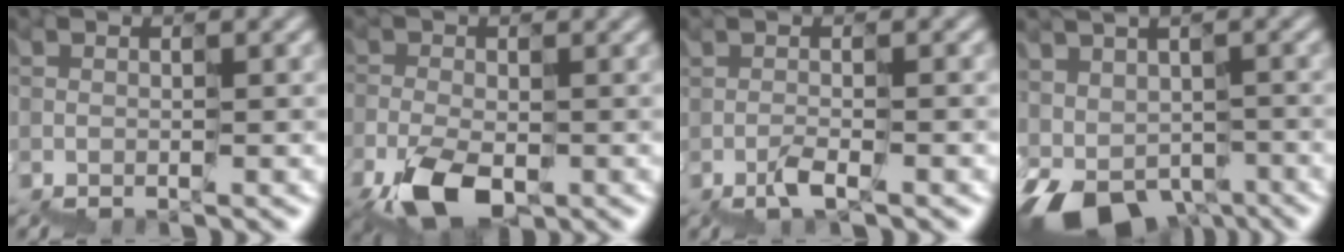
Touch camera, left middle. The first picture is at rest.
{"total": 5.5, "force": [-2.4, 3.0, 3.9], "torque": [-0.103, -0.016, -0.042]}
{"total": 1.2, "force": [0.0, -1.2, 0.2], "torque": [-0.013, 0.003, 0.001]}
{"total": 9.6, "force": [-4.1, 6.9, 5.2], "torque": [-0.110, -0.030, -0.036]}